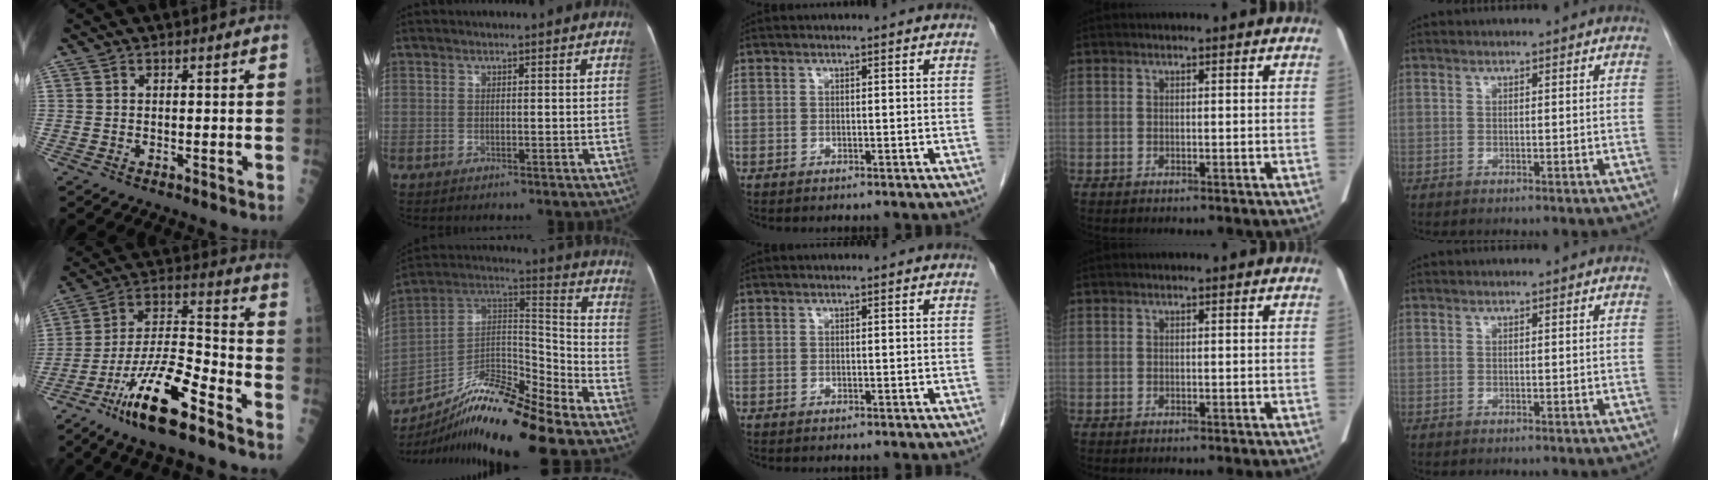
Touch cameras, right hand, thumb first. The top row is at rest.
{"thumb": {"total": 18.9, "force": [-11.2, 4.2, 14.6], "torque": [-0.294, 0.056, -0.207]}, "index": {"total": 17.9, "force": [-14.4, 1.1, 10.6], "torque": [-0.194, 0.040, -0.250]}}